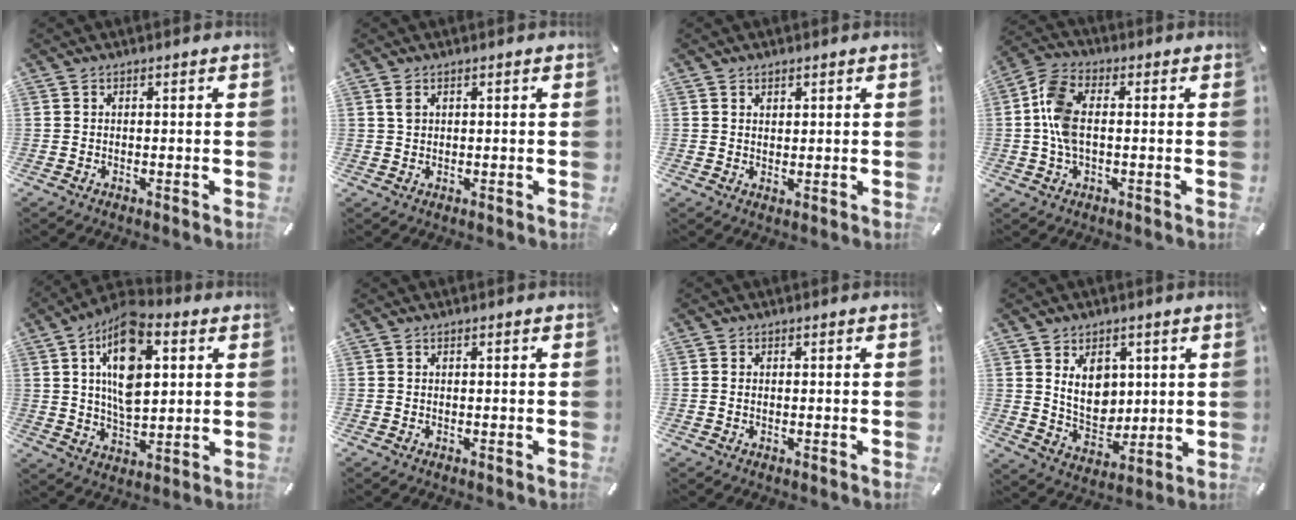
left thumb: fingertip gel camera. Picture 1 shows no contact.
{"total": 1.5, "force": [0.7, 1.0, 0.9], "torque": [-0.013, -0.002, 0.011]}
{"total": 1.4, "force": [1.1, 0.9, 0.0], "torque": [0.008, -0.003, 0.018]}
{"total": 8.3, "force": [-0.1, 4.5, 6.9], "torque": [-0.164, -0.002, -0.007]}
{"total": 16.0, "force": [5.1, 9.1, 12.1], "torque": [-0.222, -0.007, 0.089]}
{"total": 0.0}
{"total": 0.7, "force": [-0.1, 0.6, 0.5], "torque": [-0.011, 0.002, -0.003]}
{"total": 9.7, "force": [2.9, 7.7, 5.1], "torque": [-0.076, -0.010, 0.053]}